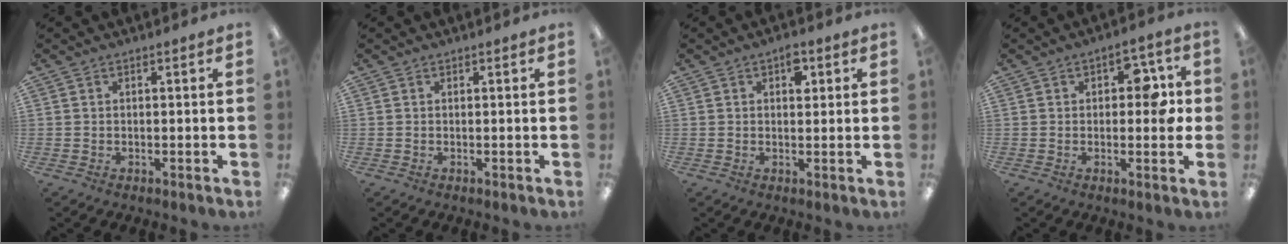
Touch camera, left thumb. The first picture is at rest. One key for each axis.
{"total": 0.0}
{"total": 3.5, "fx": 1.6, "fy": 2.0, "fz": 2.4, "tx": -0.021, "ty": -0.006, "tz": 0.019}
{"total": 7.2, "fx": 1.3, "fy": 4.2, "fz": 5.7, "tx": -0.060, "ty": -0.001, "tz": 0.015}